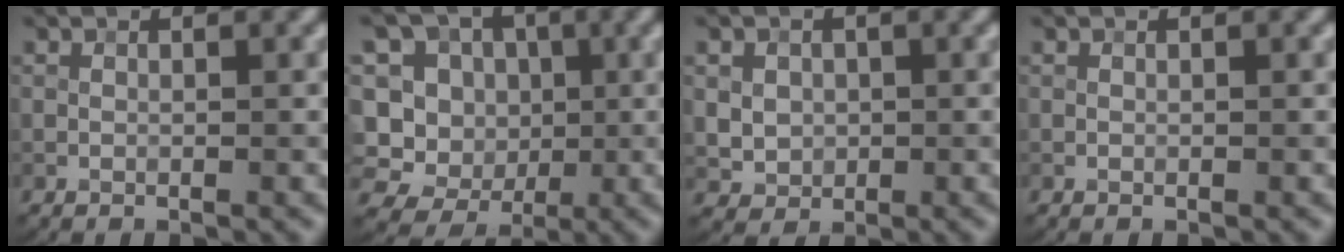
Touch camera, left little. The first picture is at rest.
{"total": 13.3, "force": [-0.4, 12.3, 5.0], "torque": [-0.140, 0.022, -0.027]}
{"total": 3.3, "force": [0.8, 2.8, 1.5], "torque": [-0.037, 0.009, 0.020]}
{"total": 0.0}